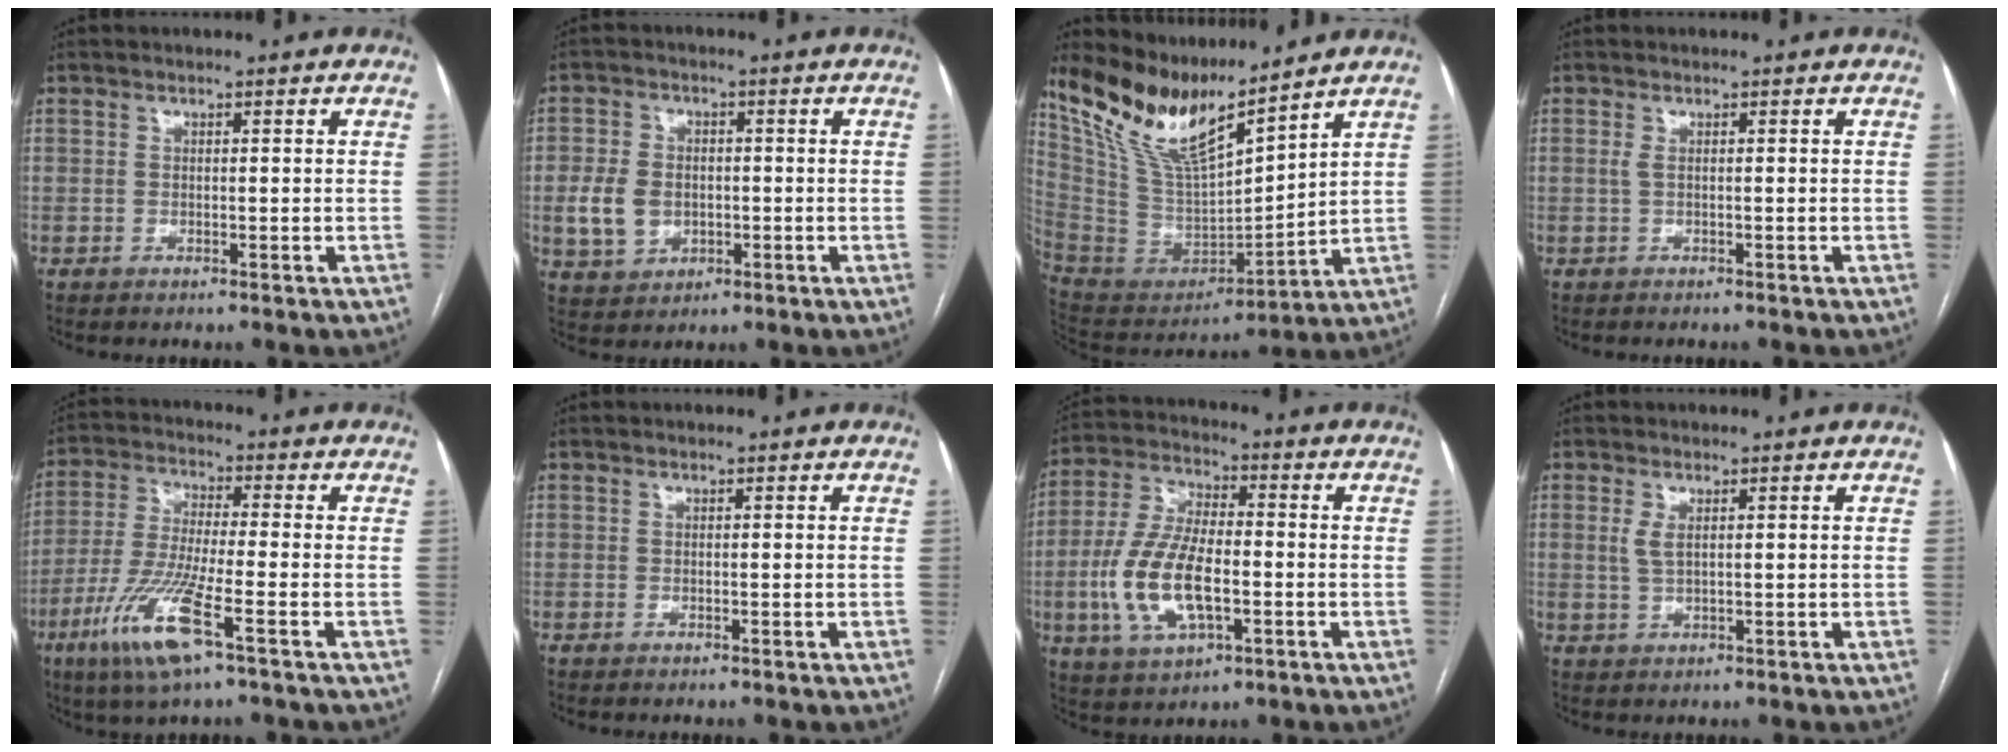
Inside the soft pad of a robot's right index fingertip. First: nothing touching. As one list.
[{"total": 7.5, "force": [-1.1, 5.9, 4.4], "torque": [-0.093, 0.015, -0.008]}, {"total": 16.0, "force": [13.2, 2.2, 8.7], "torque": [-0.174, -0.009, 0.268]}, {"total": 1.6, "force": [-1.0, -0.1, 1.2], "torque": [-0.020, -0.001, -0.010]}, {"total": 11.7, "force": [-5.6, 0.7, 10.2], "torque": [-0.220, -0.023, -0.109]}, {"total": 0.0}, {"total": 13.2, "force": [-3.0, 5.3, 11.7], "torque": [-0.256, 0.003, -0.054]}, {"total": 2.1, "force": [0.7, 0.6, 1.8], "torque": [-0.047, -0.002, 0.019]}]